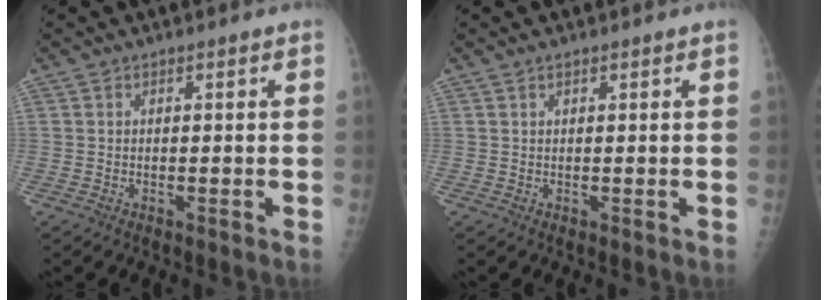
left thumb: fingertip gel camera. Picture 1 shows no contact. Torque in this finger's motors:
{"motor_torque": [-0.09, -0.04, -0.31, -0.19, 0.04]}